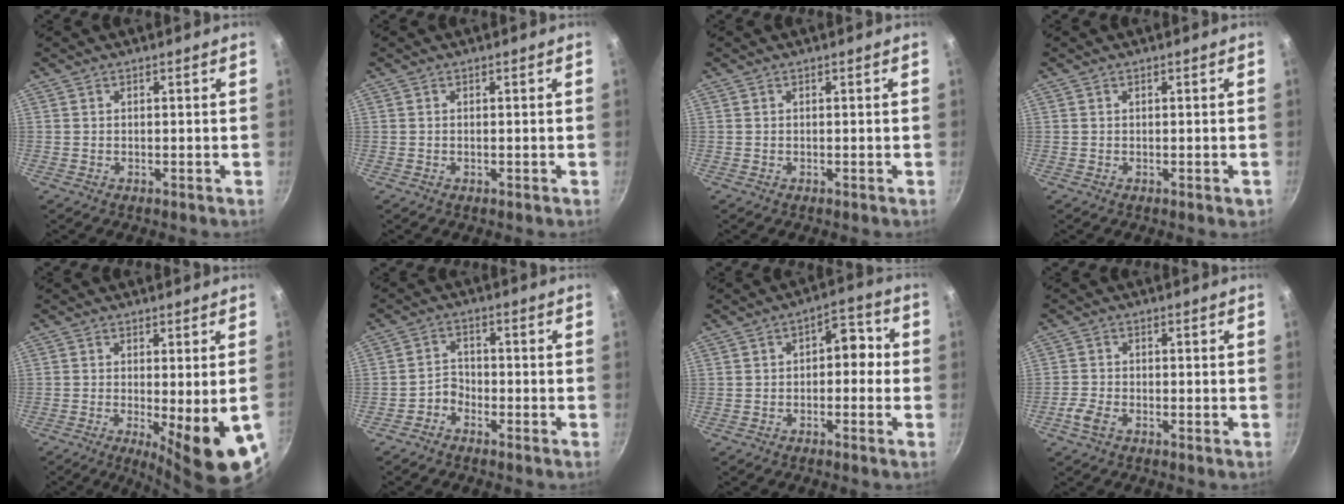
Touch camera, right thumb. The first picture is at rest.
{"total": 0.0}
{"total": 0.0}
{"total": 1.0, "force": [-0.1, 0.5, 0.8], "torque": [-0.008, 0.001, 0.000]}
{"total": 12.4, "force": [-3.5, 2.6, 11.6], "torque": [-0.152, -0.017, -0.039]}
{"total": 2.8, "force": [-2.1, 1.7, 0.7], "torque": [-0.003, 0.031, -0.045]}
{"total": 6.0, "force": [-0.5, 3.9, 4.6], "torque": [-0.020, 0.028, -0.017]}
{"total": 3.1, "force": [-1.8, 1.5, 2.0], "torque": [-0.051, 0.011, -0.042]}